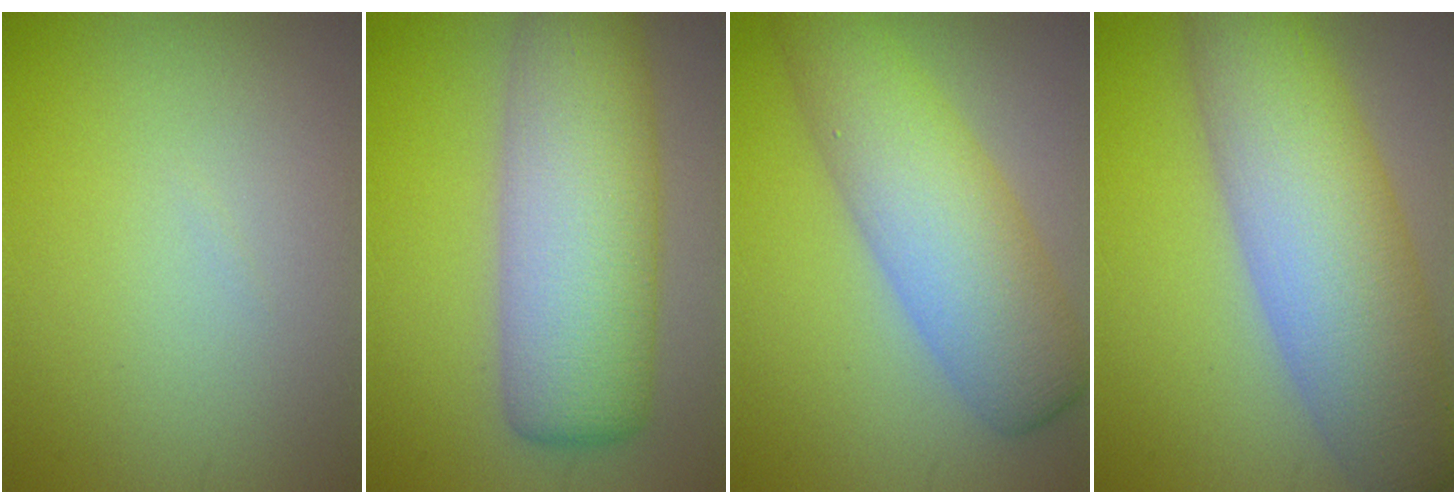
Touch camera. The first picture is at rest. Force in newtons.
{"total": 10.0, "press": 10.0, "slide": 0.2}
{"total": 7.4, "press": 7.4, "slide": 0.3}
{"total": 10.2, "press": 10.2, "slide": 0.4}